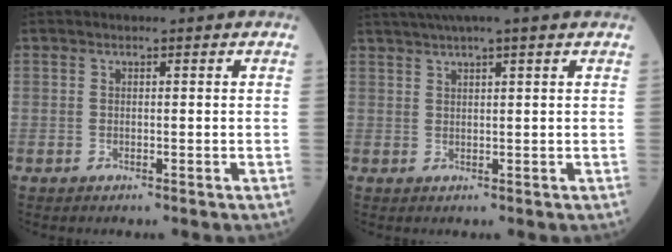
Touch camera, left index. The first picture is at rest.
{"total": 6.6, "force": [5.2, -0.6, 4.0], "torque": [-0.065, 0.034, 0.077]}